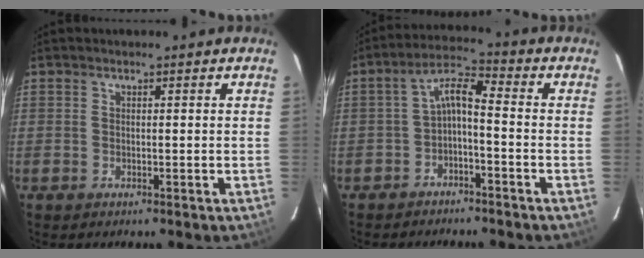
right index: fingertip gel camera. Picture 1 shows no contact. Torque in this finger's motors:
{"motor_torque": [0.56, -0.46, 0.42, 0.09]}